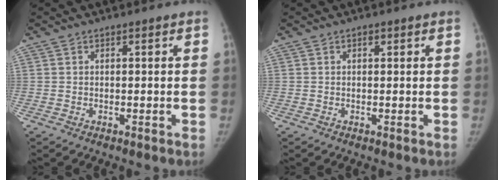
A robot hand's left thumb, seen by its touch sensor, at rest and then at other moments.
{"total": 0.6, "force": [0.3, 0.4, 0.4], "torque": [-0.001, 0.000, 0.003]}